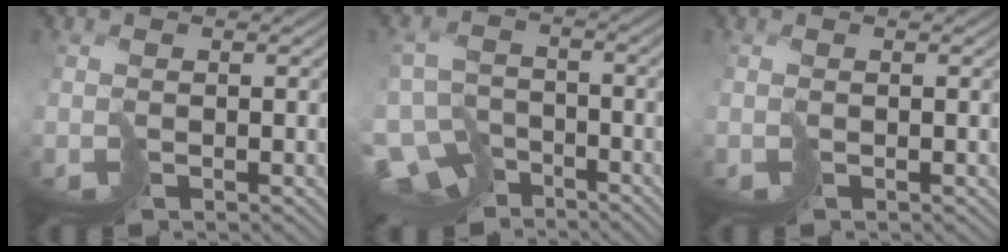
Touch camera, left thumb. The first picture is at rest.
{"total": 8.5, "force": [-6.7, 4.2, 2.9], "torque": [-0.058, -0.012, -0.113]}
{"total": 0.0}